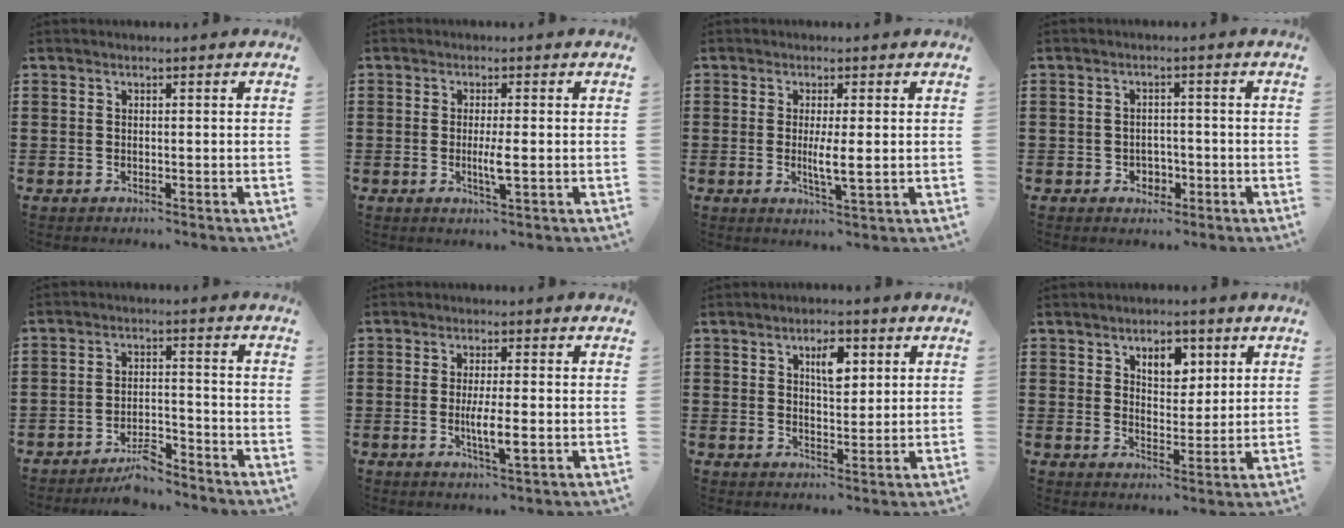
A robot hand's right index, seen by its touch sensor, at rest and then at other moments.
{"total": 3.1, "force": [-0.5, 0.3, 3.1], "torque": [-0.062, -0.007, -0.012]}
{"total": 3.4, "force": [0.0, 0.2, 3.4], "torque": [-0.062, -0.006, -0.001]}
{"total": 2.4, "force": [-1.1, 2.0, 0.9], "torque": [-0.023, 0.003, -0.025]}
{"total": 4.9, "force": [-4.5, 1.0, 1.6], "torque": [-0.035, 0.005, -0.089]}
{"total": 4.7, "force": [-0.8, 0.7, 4.6], "torque": [-0.087, -0.006, -0.019]}
{"total": 4.8, "force": [2.1, 2.0, 3.8], "torque": [-0.057, -0.001, 0.030]}
{"total": 5.0, "force": [3.0, 3.1, 2.6], "torque": [-0.048, 0.007, 0.050]}